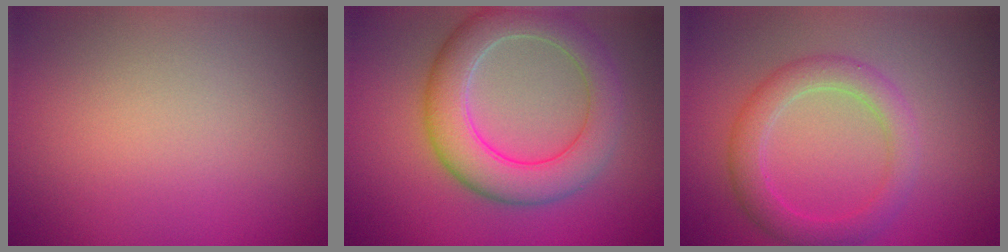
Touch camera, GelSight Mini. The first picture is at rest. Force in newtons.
{"total": 6.3, "press": 6.3, "slide": 0.2}
{"total": 3.5, "press": 3.5, "slide": 0.1}